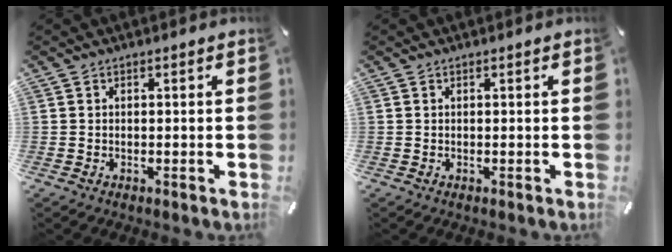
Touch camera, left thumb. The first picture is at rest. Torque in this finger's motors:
{"motor_torque": [0.00, 0.00, 0.05, -0.05, 0.00]}